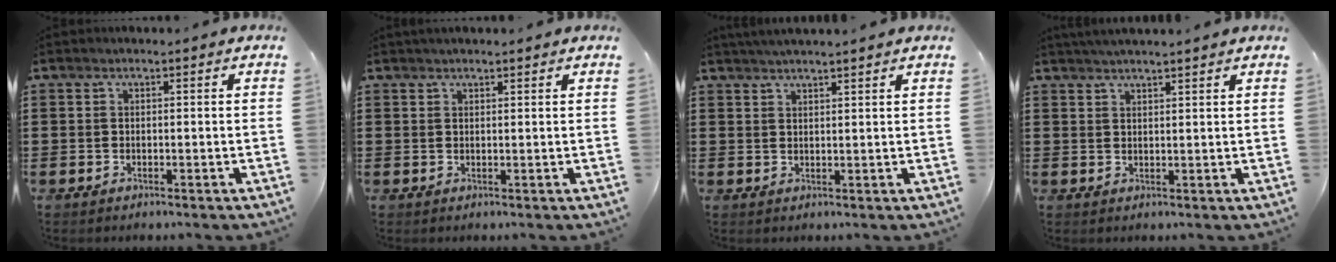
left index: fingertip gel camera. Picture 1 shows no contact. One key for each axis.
{"total": 0.7, "fx": 0.6, "fy": -0.1, "fz": -0.1, "tx": 0.002, "ty": 0.001, "tz": 0.012}
{"total": 1.7, "fx": 1.6, "fy": -0.5, "fz": 0.0, "tx": -0.002, "ty": -0.001, "tz": 0.032}
{"total": 1.7, "fx": 1.6, "fy": -0.5, "fz": -0.1, "tx": -0.001, "ty": -0.002, "tz": 0.032}